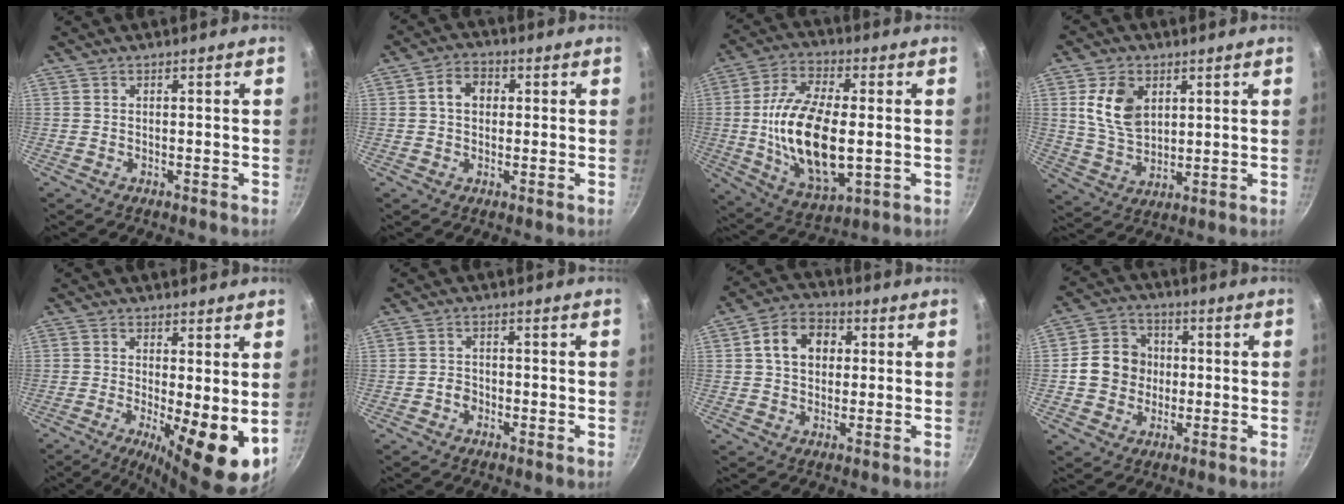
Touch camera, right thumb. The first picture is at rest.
{"total": 5.4, "force": [0.8, 4.2, 3.3], "torque": [-0.033, 0.012, 0.005]}
{"total": 19.8, "force": [-0.7, 9.7, 17.3], "torque": [-0.320, 0.004, -0.010]}
{"total": 10.6, "force": [3.3, 7.2, 7.1], "torque": [-0.116, -0.018, 0.067]}
{"total": 11.4, "force": [-1.0, 3.3, 10.9], "torque": [-0.151, -0.016, -0.010]}
{"total": 2.0, "force": [-0.9, 1.5, 0.9], "torque": [-0.009, 0.011, -0.018]}
{"total": 9.3, "force": [1.9, 7.2, 5.6], "torque": [-0.067, 0.015, 0.019]}
{"total": 9.9, "force": [0.0, 8.9, 4.3], "torque": [-0.042, 0.018, -0.012]}